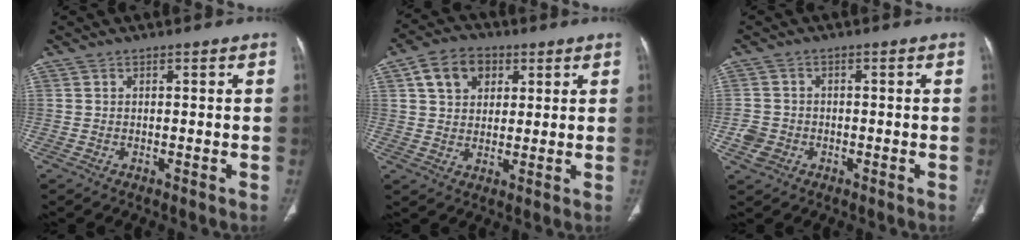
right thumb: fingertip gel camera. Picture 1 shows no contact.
{"total": 8.8, "force": [3.3, 6.7, 4.7], "torque": [-0.050, -0.001, 0.054]}
{"total": 4.0, "force": [-1.5, 3.4, 1.4], "torque": [-0.022, 0.013, -0.029]}